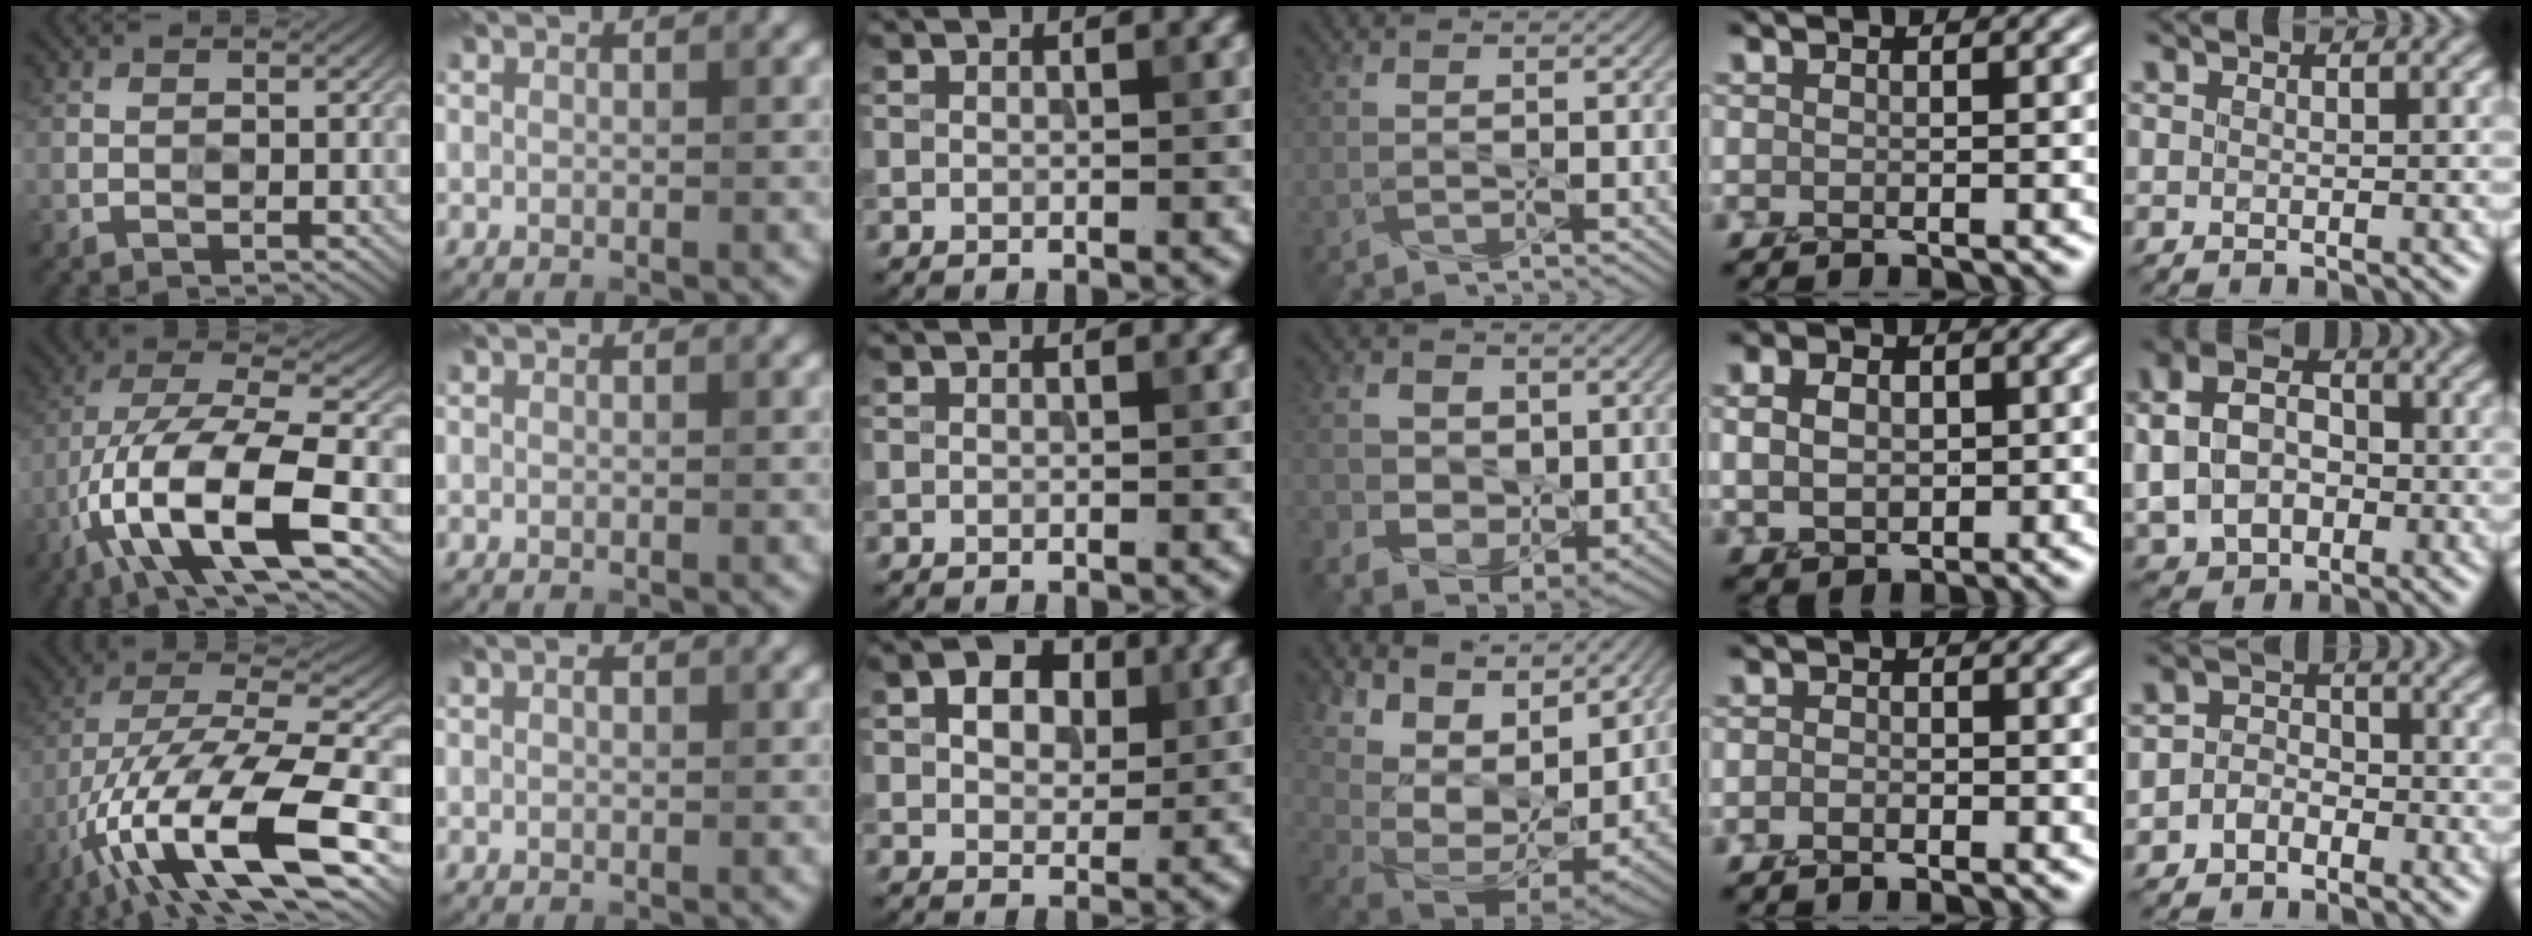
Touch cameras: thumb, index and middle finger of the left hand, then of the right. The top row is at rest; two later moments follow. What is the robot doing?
{"motion": "wipe", "object": "whiteboard"}